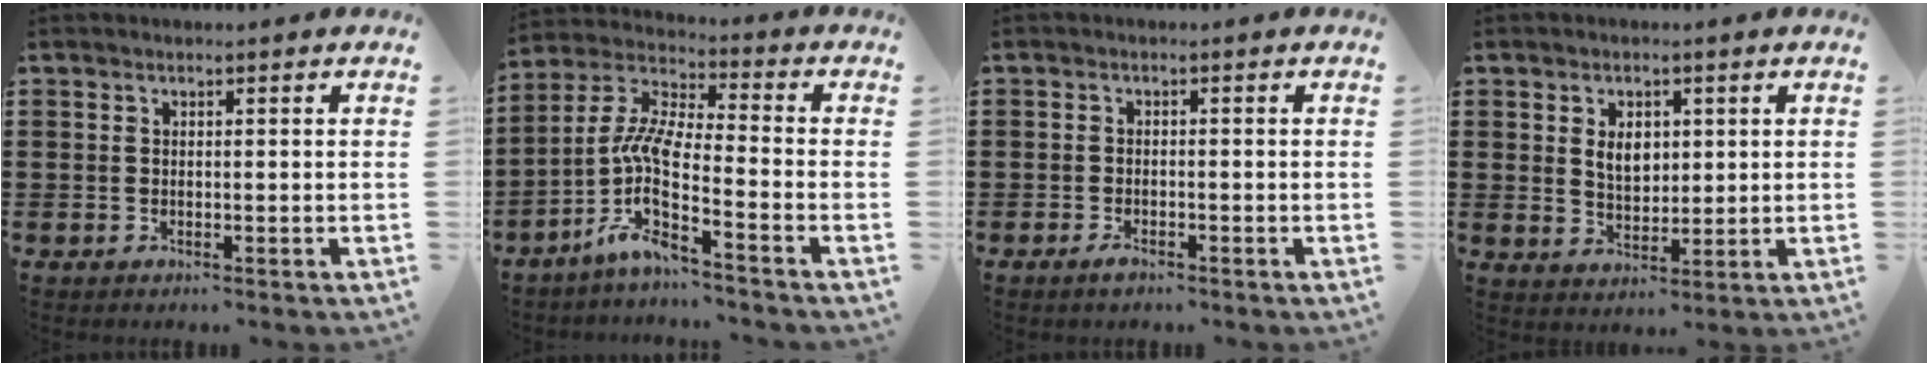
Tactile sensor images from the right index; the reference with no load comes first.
{"total": 7.8, "force": [-4.1, 1.0, 6.6], "torque": [-0.170, -0.039, -0.096]}
{"total": 1.3, "force": [-0.9, 0.4, 0.7], "torque": [-0.014, -0.003, -0.017]}
{"total": 4.2, "force": [1.2, 3.1, 2.7], "torque": [-0.046, 0.007, 0.015]}